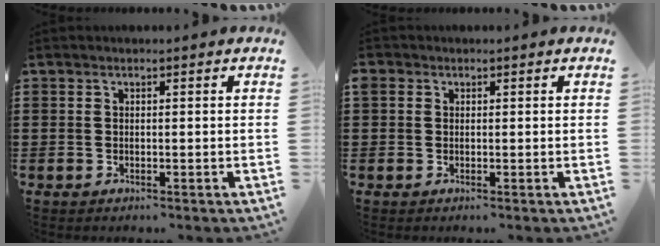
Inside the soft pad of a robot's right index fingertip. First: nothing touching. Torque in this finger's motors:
{"motor_torque": [1.10, 1.04, 0.67, 0.13]}